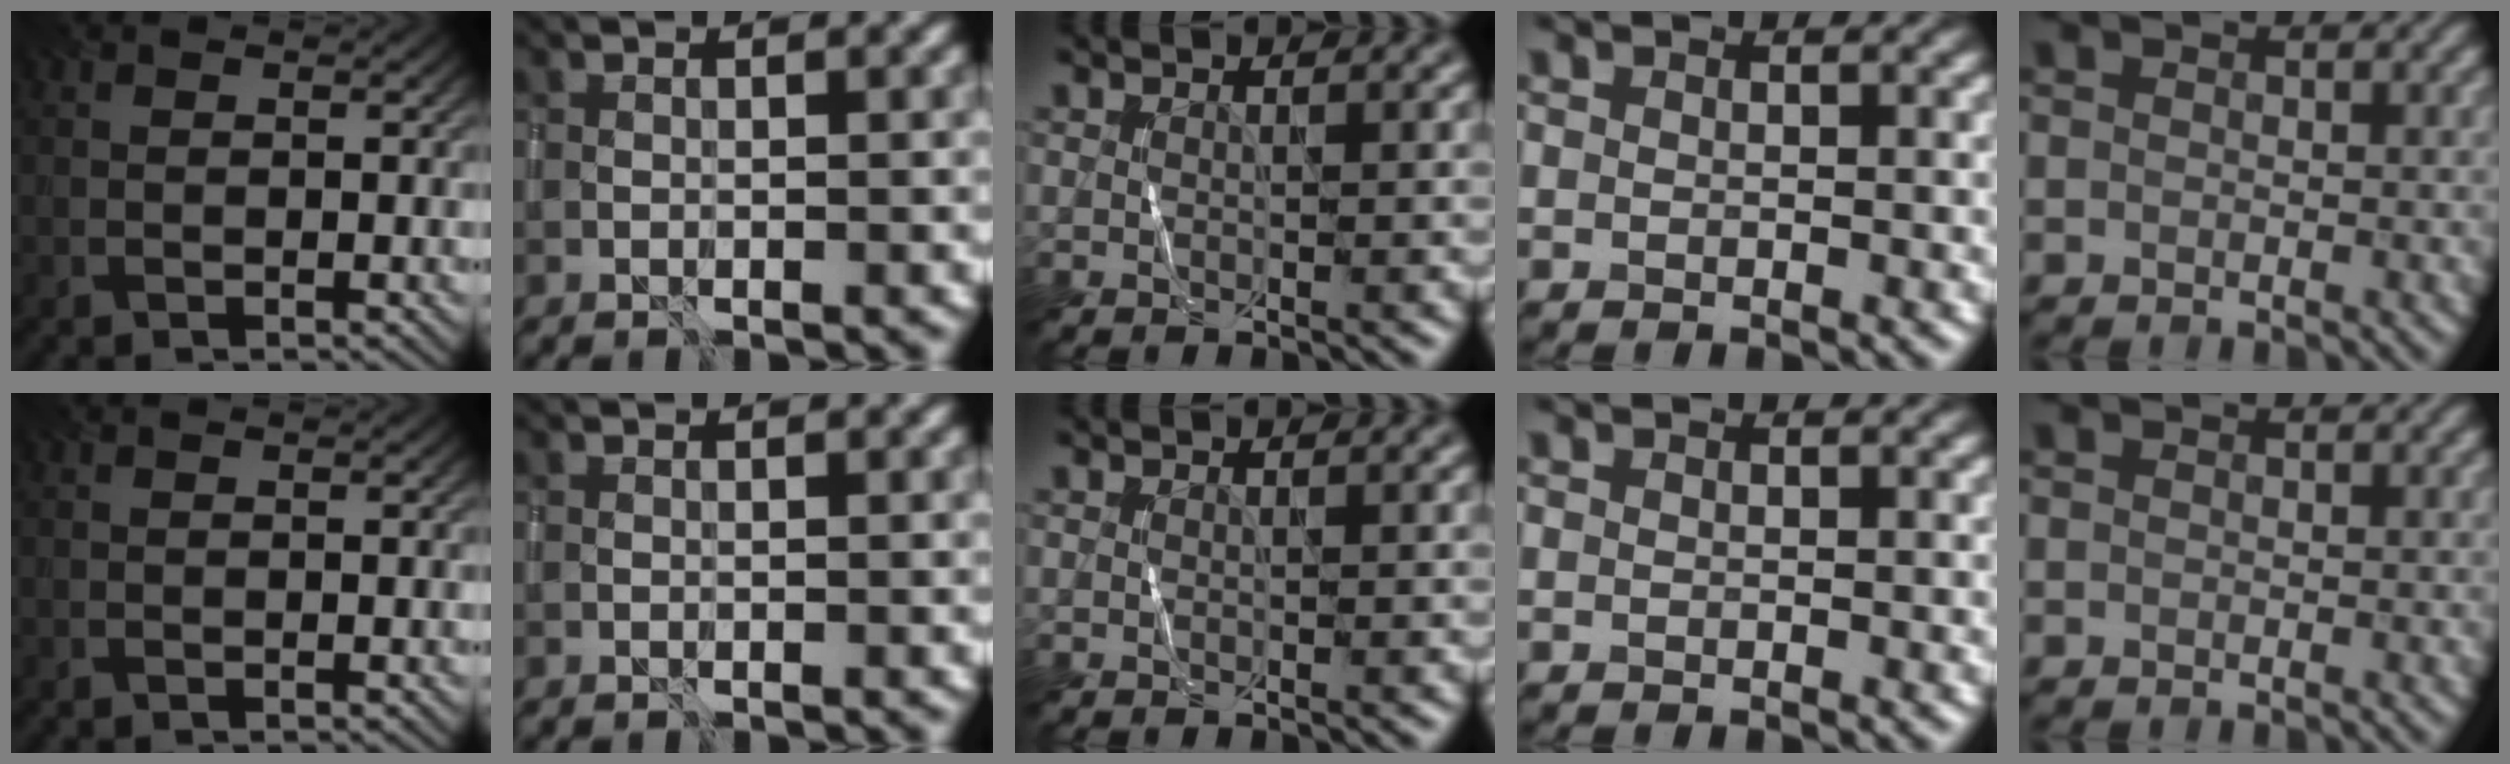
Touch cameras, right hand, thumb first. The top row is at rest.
{}